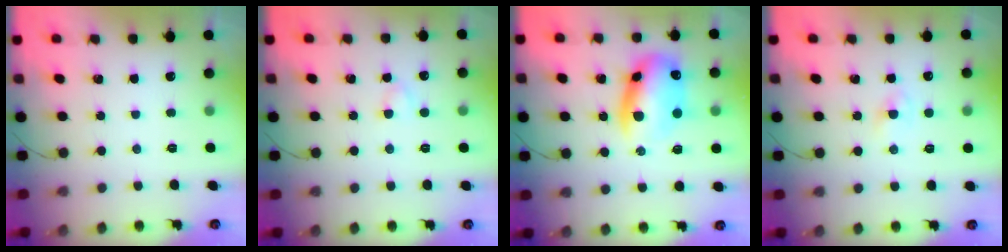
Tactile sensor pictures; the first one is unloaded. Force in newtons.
{"total": 2.1, "press": 1.9, "slide": 0.9}
{"total": 12.6, "press": 12.3, "slide": 2.5}
{"total": 0.7, "press": 0.6, "slide": 0.5}